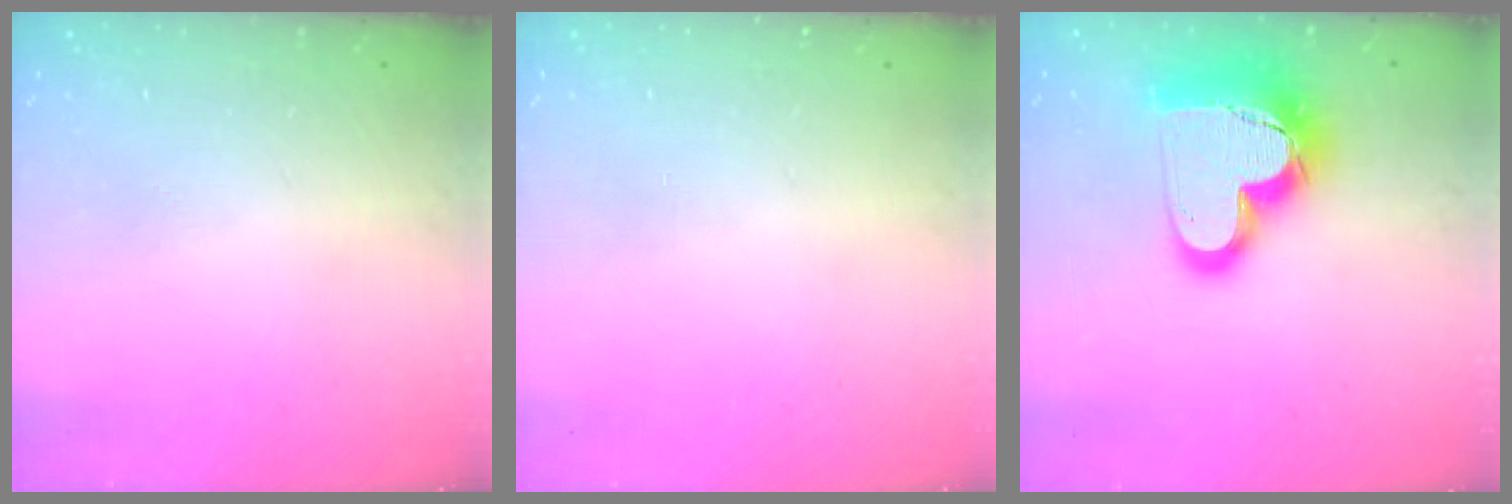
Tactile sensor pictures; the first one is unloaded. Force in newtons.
{"total": 0.0}
{"total": 22.3, "press": 22.3, "slide": 1.7}